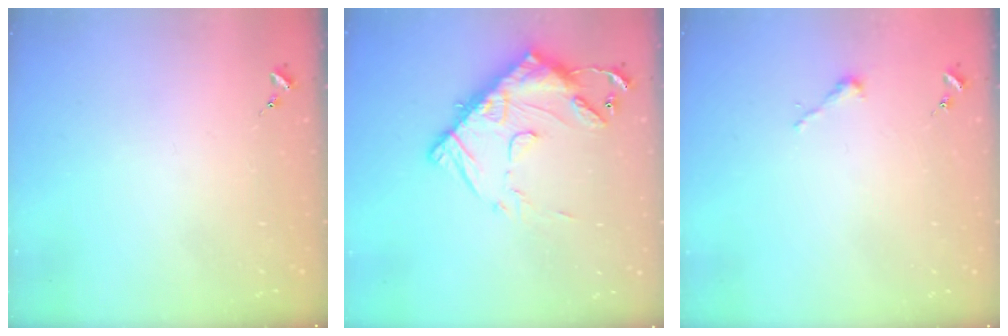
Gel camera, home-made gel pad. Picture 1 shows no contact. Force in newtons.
{"total": 16.8, "press": 16.7, "slide": 1.2}
{"total": 2.5, "press": 2.5, "slide": 0.2}